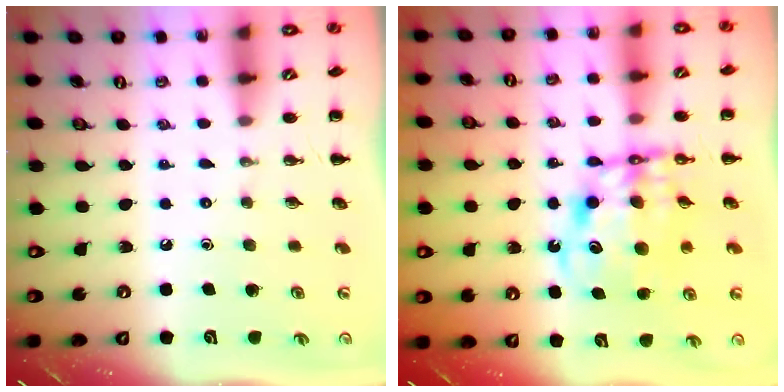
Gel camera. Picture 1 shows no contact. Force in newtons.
{"total": 11.4, "press": 10.9, "slide": 3.2}